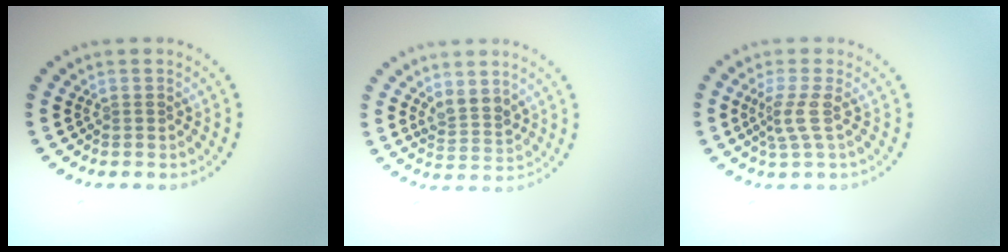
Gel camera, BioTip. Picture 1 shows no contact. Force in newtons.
{"total": 2.2, "press": 1.8, "slide": 1.2}
{"total": 2.3, "press": 1.6, "slide": 1.6}